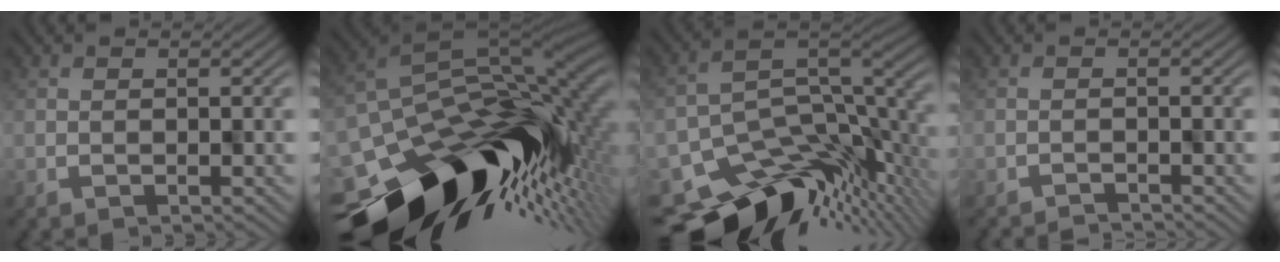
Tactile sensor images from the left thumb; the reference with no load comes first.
{"total": 16.3, "force": [-6.0, 10.0, 11.4], "torque": [-0.205, -0.049, -0.084]}
{"total": 12.6, "force": [-6.5, 7.2, 8.0], "torque": [-0.146, -0.032, -0.088]}
{"total": 1.9, "force": [-1.9, 0.0, 0.3], "torque": [-0.004, 0.003, -0.035]}